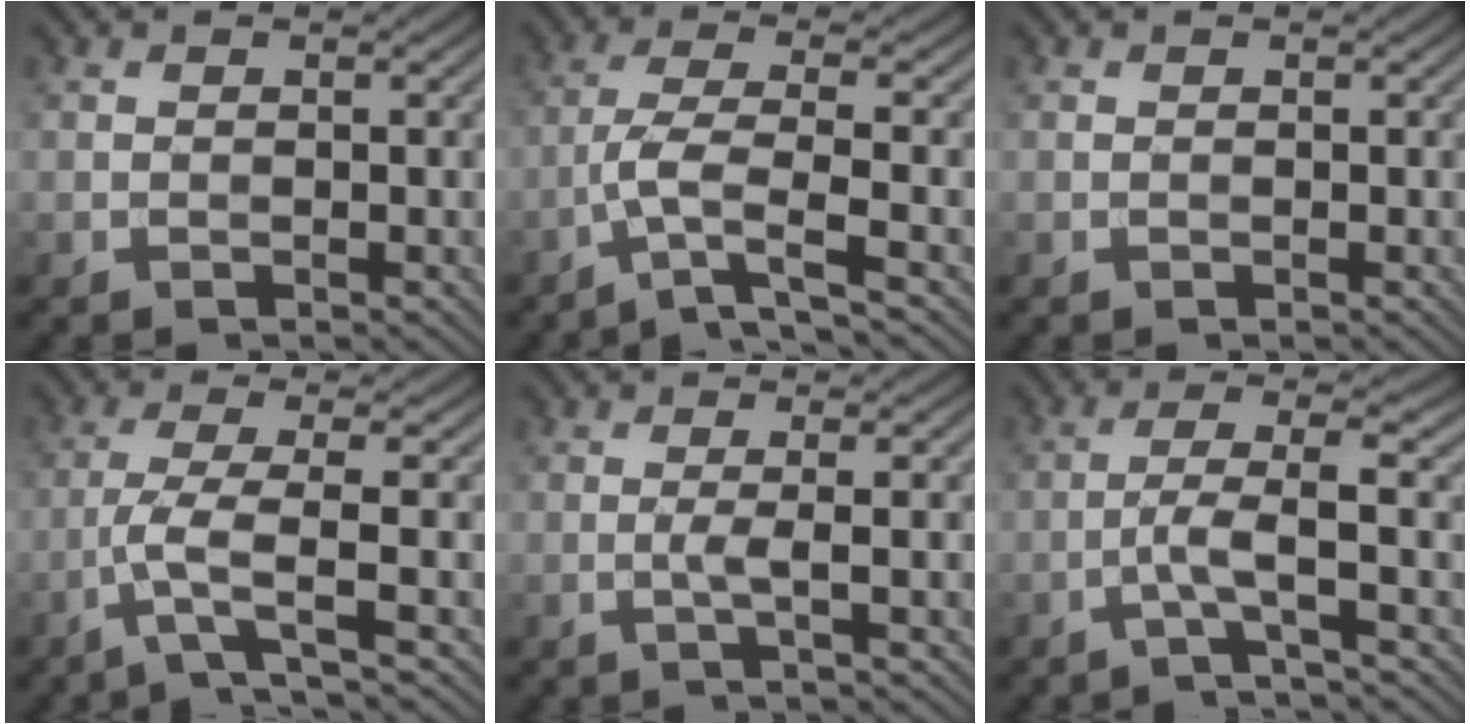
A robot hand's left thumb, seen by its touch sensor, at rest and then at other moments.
{"total": 5.6, "force": [-2.6, 1.0, 4.9], "torque": [-0.095, 0.004, -0.067]}
{"total": 0.0}
{"total": 4.3, "force": [-1.6, 0.4, 4.0], "torque": [-0.073, 0.009, -0.053]}
{"total": 4.4, "force": [-0.3, 0.6, 4.3], "torque": [-0.068, 0.007, -0.013]}
{"total": 4.3, "force": [-1.3, 0.2, 4.1], "torque": [-0.074, 0.016, -0.047]}